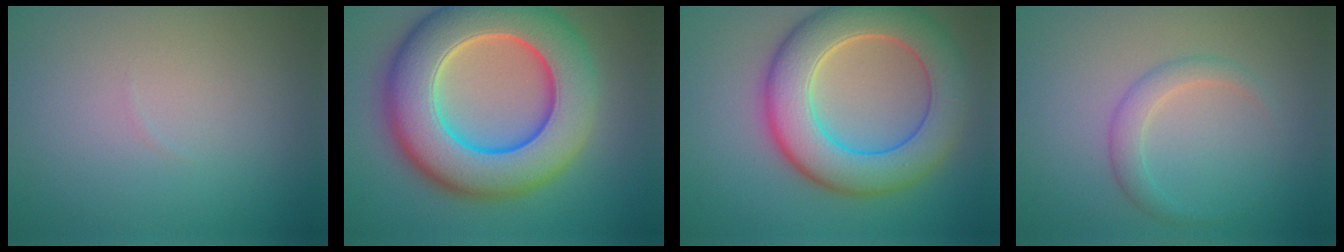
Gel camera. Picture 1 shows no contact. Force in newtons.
{"total": 13.0, "press": 13.0, "slide": 0.5}
{"total": 9.3, "press": 9.3, "slide": 0.8}
{"total": 2.0, "press": 2.0, "slide": 0.2}